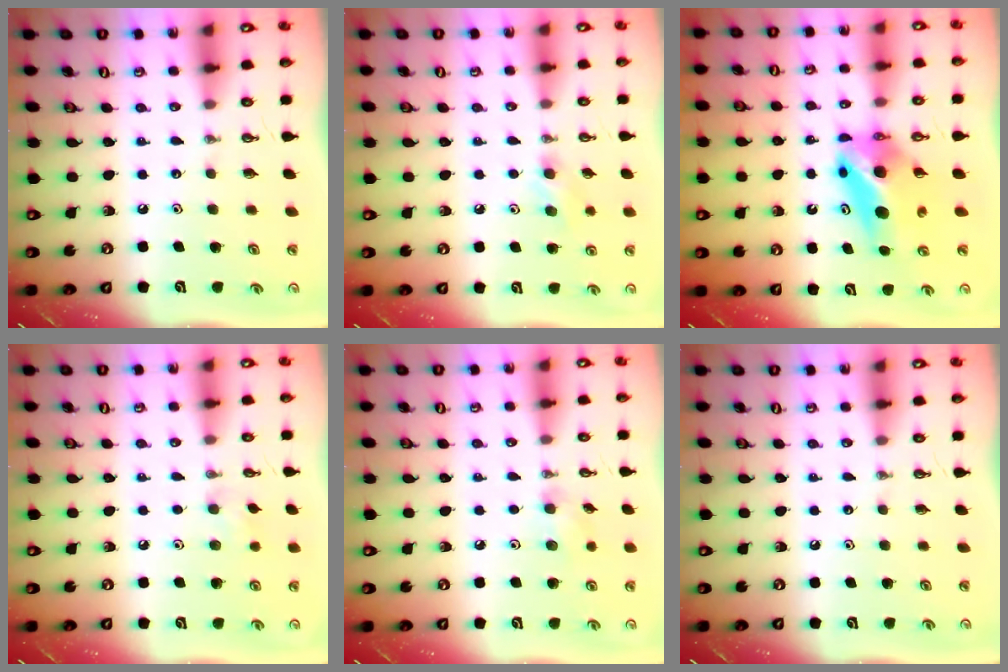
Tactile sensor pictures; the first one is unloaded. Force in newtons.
{"total": 8.4, "press": 7.2, "slide": 4.3}
{"total": 9.2, "press": 6.0, "slide": 6.9}
{"total": 6.4, "press": 6.3, "slide": 0.8}
{"total": 6.4, "press": 6.2, "slide": 1.5}
{"total": 0.0}